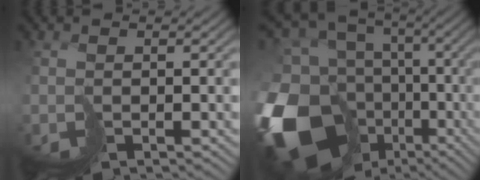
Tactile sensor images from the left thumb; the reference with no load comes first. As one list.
[{"total": 19.0, "force": [-5.5, 14.5, 11.0], "torque": [-0.303, -0.016, -0.053]}]